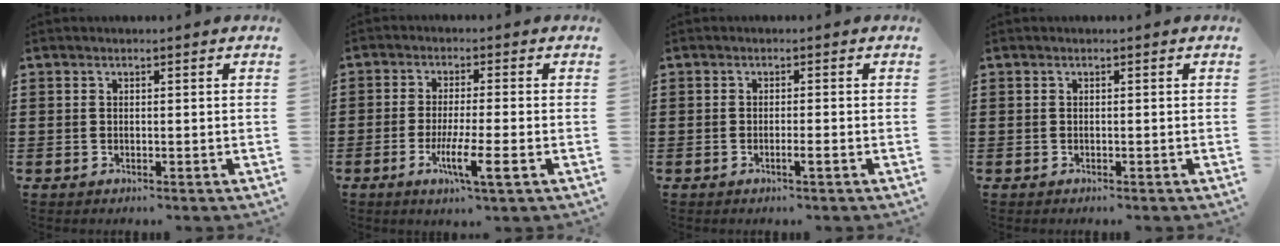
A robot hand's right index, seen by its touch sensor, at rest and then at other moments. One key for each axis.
{"total": 6.8, "fx": -2.7, "fy": 0.7, "fz": 6.1, "tx": -0.104, "ty": -0.009, "tz": -0.045}
{"total": 1.5, "fx": -0.8, "fy": -0.1, "fz": 1.3, "tx": -0.022, "ty": -0.004, "tz": -0.015}
{"total": 0.0}